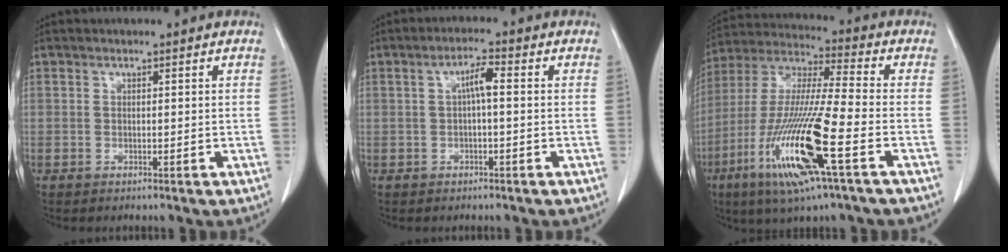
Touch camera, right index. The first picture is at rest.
{"total": 3.2, "force": [0.2, 0.5, 3.2], "torque": [-0.057, 0.009, 0.004]}
{"total": 18.5, "force": [-7.4, 0.9, 16.9], "torque": [-0.365, -0.031, -0.143]}